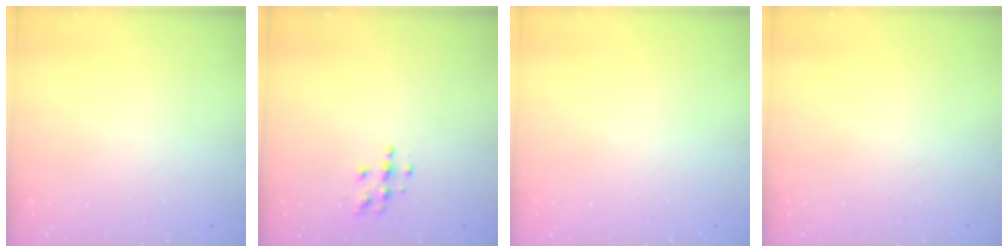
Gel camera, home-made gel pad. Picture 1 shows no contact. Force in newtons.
{"total": 4.9, "press": 4.9, "slide": 0.1}
{"total": 0.0}
{"total": 0.0}